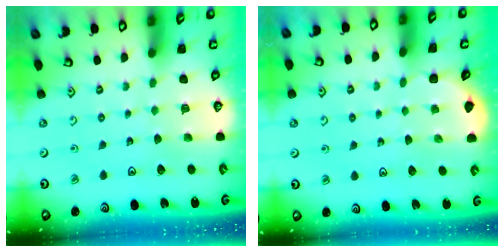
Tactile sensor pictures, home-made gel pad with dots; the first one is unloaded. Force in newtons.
{"total": 2.1, "press": 2.1, "slide": 0.2}